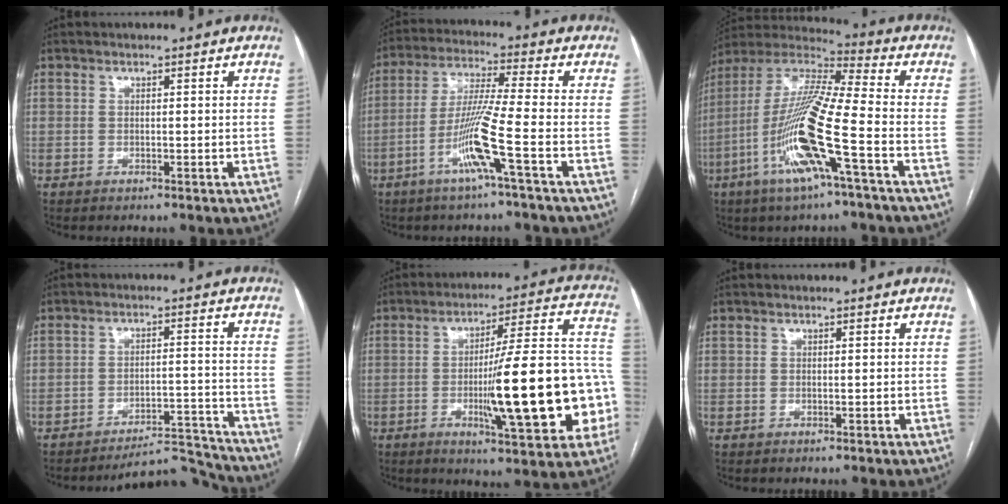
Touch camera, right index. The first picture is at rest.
{"total": 9.8, "force": [-4.1, -1.6, 8.7], "torque": [-0.173, -0.005, -0.084]}
{"total": 17.9, "force": [-6.2, 0.8, 16.8], "torque": [-0.349, -0.010, -0.122]}
{"total": 8.4, "force": [-8.3, 0.7, -0.5], "torque": [0.026, 0.037, -0.120]}
{"total": 22.3, "force": [-4.7, 2.7, 21.6], "torque": [-0.255, 0.021, -0.060]}
{"total": 0.0}